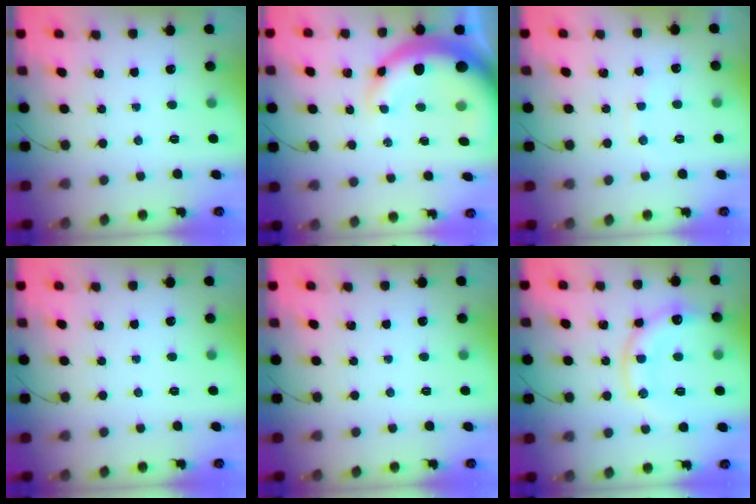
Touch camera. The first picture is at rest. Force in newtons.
{"total": 15.2, "press": 14.9, "slide": 2.8}
{"total": 6.5, "press": 6.4, "slide": 1.4}
{"total": 0.0}
{"total": 0.0}
{"total": 14.9, "press": 14.8, "slide": 1.9}